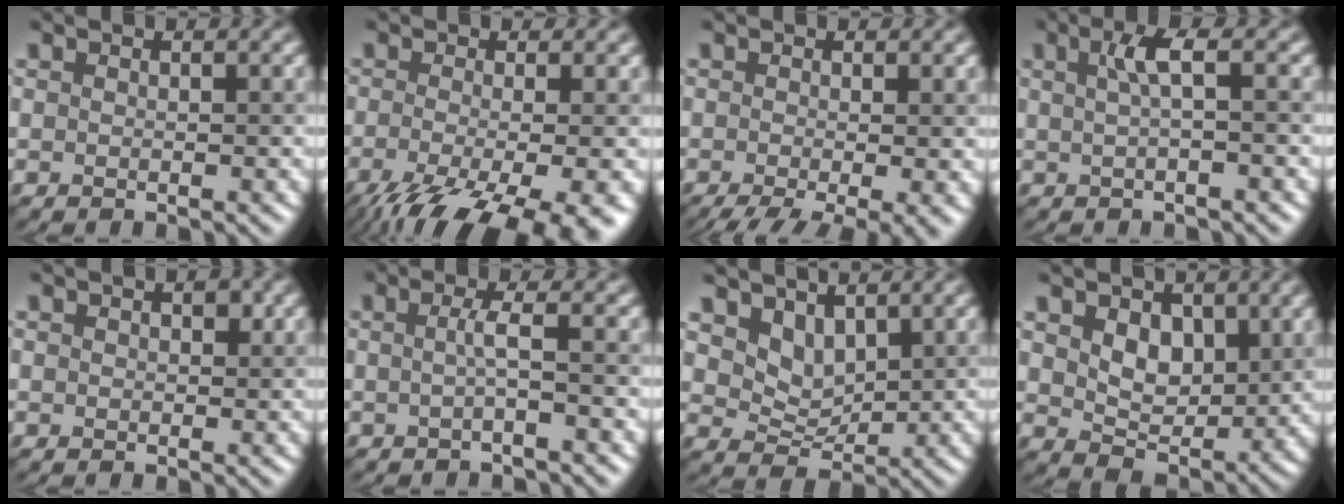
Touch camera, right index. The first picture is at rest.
{"total": 11.6, "force": [-5.9, 4.0, 9.1], "torque": [-0.149, -0.032, -0.082]}
{"total": 6.7, "force": [-2.9, 2.0, 5.7], "torque": [-0.086, -0.013, -0.038]}
{"total": 2.1, "force": [0.5, 0.4, 2.0], "torque": [-0.044, 0.008, 0.010]}
{"total": 0.8, "force": [0.5, 0.6, 0.1], "torque": [-0.006, 0.000, 0.009]}
{"total": 1.4, "force": [-0.2, 0.2, 1.4], "torque": [-0.033, -0.003, -0.005]}
{"total": 3.0, "force": [2.2, 1.9, 0.8], "torque": [-0.037, -0.018, 0.045]}
{"total": 4.4, "force": [1.6, 3.1, 2.7], "torque": [-0.061, -0.014, 0.036]}